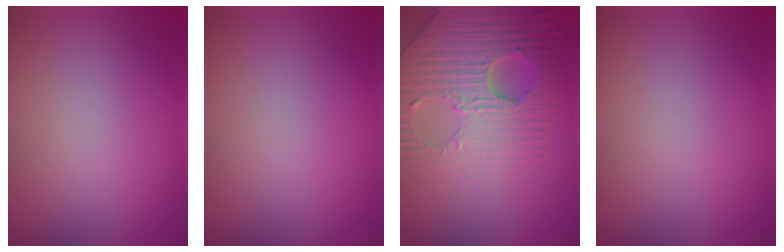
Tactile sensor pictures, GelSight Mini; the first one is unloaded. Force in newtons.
{"total": 0.0}
{"total": 8.4, "press": 5.9, "slide": 6.0}
{"total": 0.0}